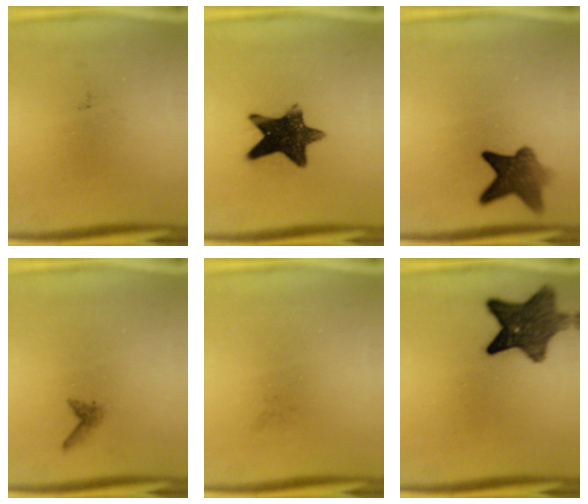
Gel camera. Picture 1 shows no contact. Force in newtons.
{"total": 13.1}
{"total": 7.4}
{"total": 0.9}
{"total": 0.0}
{"total": 9.7}